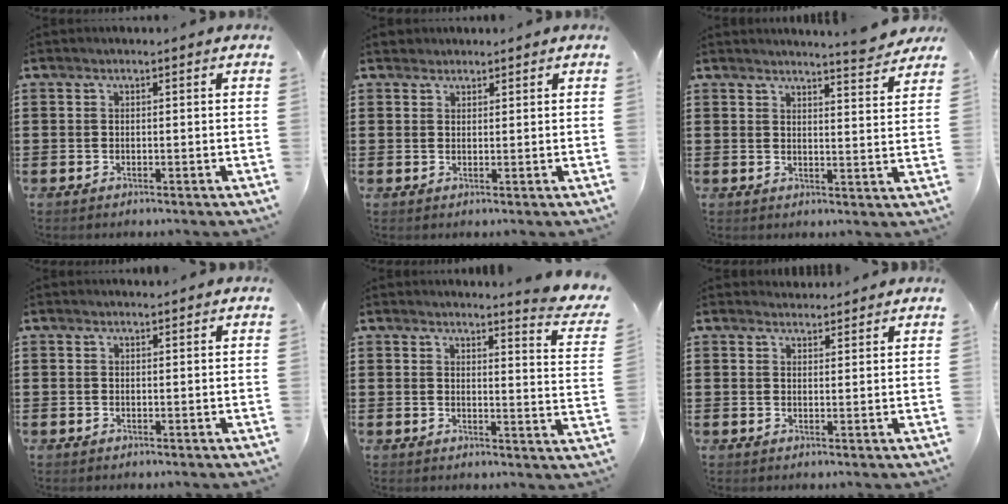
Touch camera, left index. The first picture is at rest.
{"total": 1.8, "force": [1.5, 0.9, -0.2], "torque": [-0.002, 0.005, 0.030]}
{"total": 4.2, "force": [4.0, -0.6, 1.0], "torque": [-0.025, -0.023, 0.069]}
{"total": 0.5, "force": [0.3, 0.4, 0.0], "torque": [-0.001, 0.004, 0.006]}
{"total": 3.7, "force": [3.4, -0.6, 1.3], "torque": [-0.026, -0.028, 0.054]}
{"total": 2.0, "force": [2.0, 0.3, -0.1], "torque": [-0.004, -0.003, 0.039]}